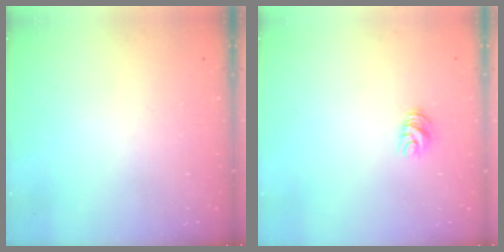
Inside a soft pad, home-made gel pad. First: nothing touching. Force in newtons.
{"total": 5.1, "press": 5.1, "slide": 0.3}